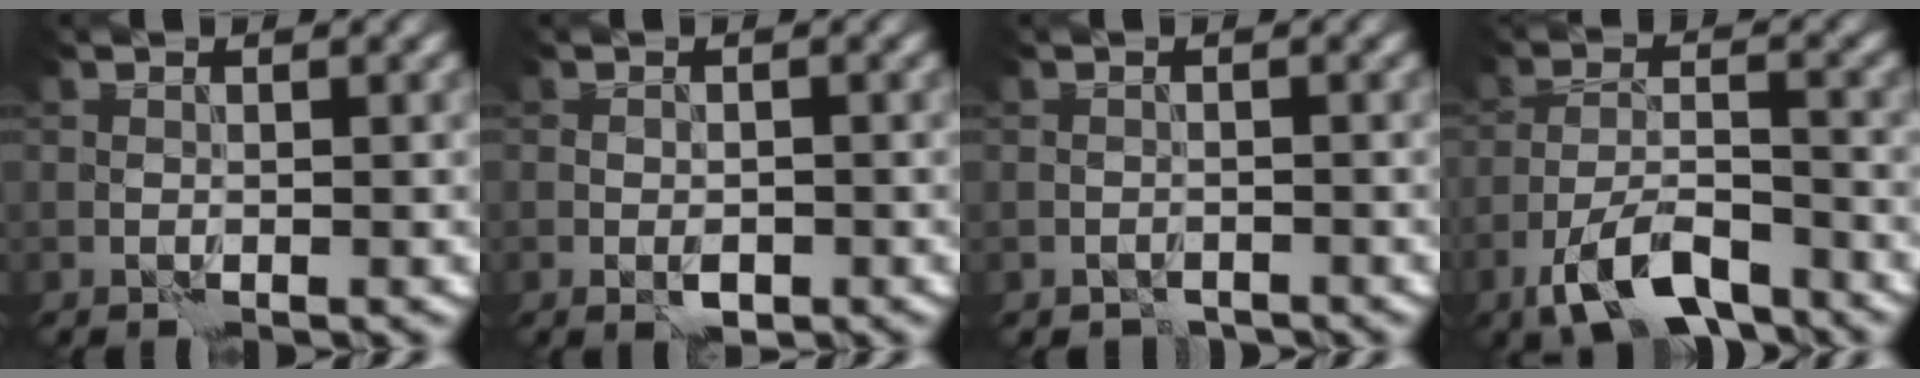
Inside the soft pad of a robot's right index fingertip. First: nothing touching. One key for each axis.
{"total": 1.4, "fx": -0.4, "fy": 0.8, "fz": 1.0, "tx": -0.018, "ty": -0.004, "tz": -0.004}
{"total": 1.0, "fx": -0.8, "fy": 0.5, "fz": 0.0, "tx": 0.004, "ty": 0.001, "tz": -0.016}
{"total": 7.2, "fx": -4.7, "fy": 2.6, "fz": 4.8, "tx": -0.084, "ty": -0.003, "tz": -0.090}